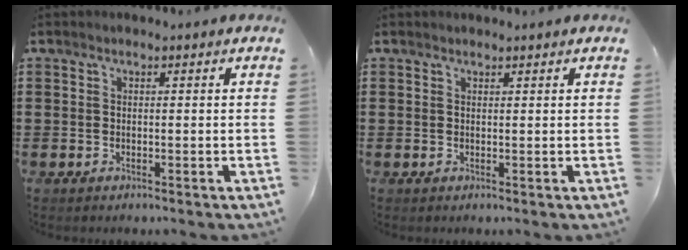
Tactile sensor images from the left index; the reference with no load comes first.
{"total": 0.5, "force": [0.4, 0.1, -0.3], "torque": [0.004, 0.000, 0.009]}